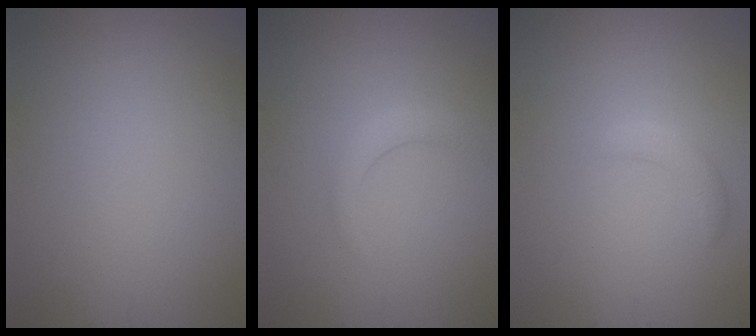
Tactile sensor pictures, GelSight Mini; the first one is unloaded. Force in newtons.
{"total": 1.4, "press": 1.4, "slide": 0.0}
{"total": 1.5, "press": 1.5, "slide": 0.1}